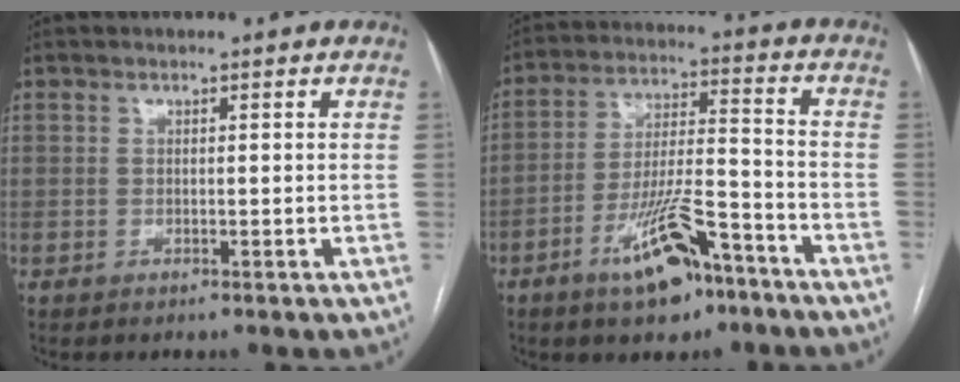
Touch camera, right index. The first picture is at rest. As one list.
[{"total": 12.1, "force": [-7.4, 3.4, 8.9], "torque": [-0.166, 0.005, -0.122]}]